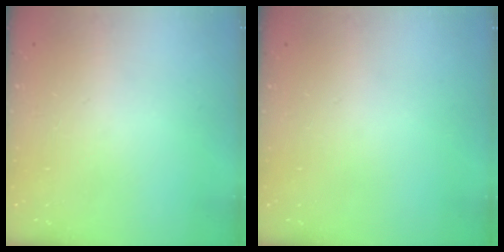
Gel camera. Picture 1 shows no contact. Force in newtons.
{"total": 0.0}